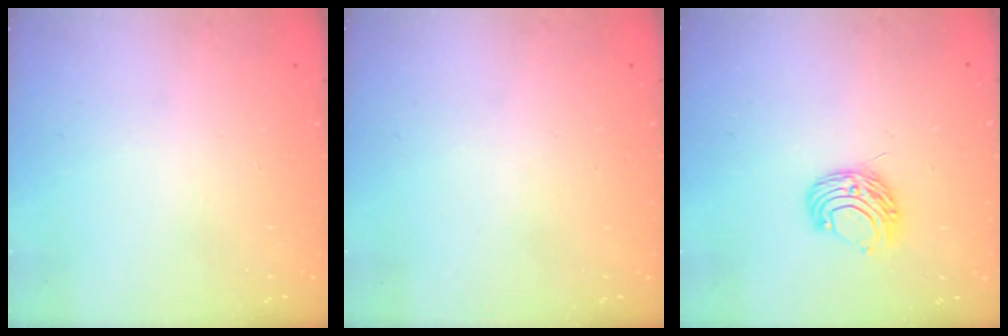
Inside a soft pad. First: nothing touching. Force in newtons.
{"total": 0.0}
{"total": 7.5, "press": 7.4, "slide": 0.6}